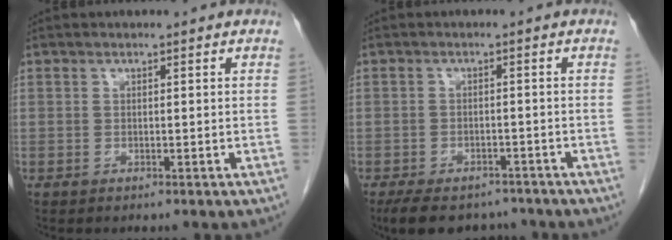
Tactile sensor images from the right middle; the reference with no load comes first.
{"total": 9.9, "force": [-8.1, 4.2, 3.7], "torque": [-0.064, -0.002, -0.114]}